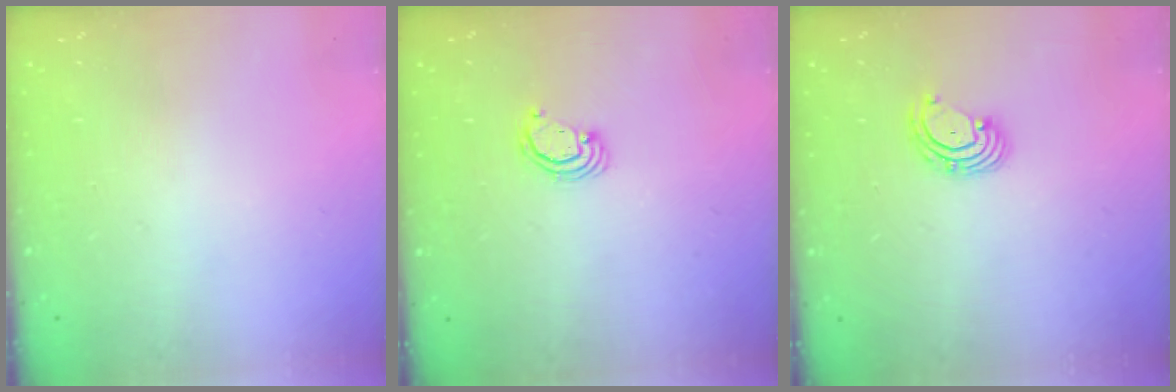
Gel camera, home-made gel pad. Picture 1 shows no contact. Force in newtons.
{"total": 2.3, "press": 2.3, "slide": 0.2}
{"total": 3.3, "press": 3.2, "slide": 0.5}